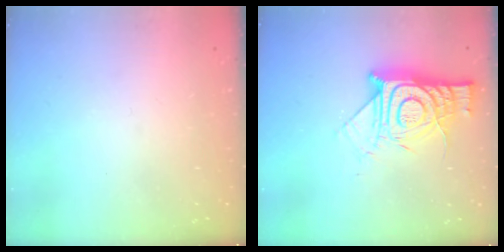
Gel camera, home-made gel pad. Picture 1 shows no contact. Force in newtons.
{"total": 15.7, "press": 15.6, "slide": 1.3}